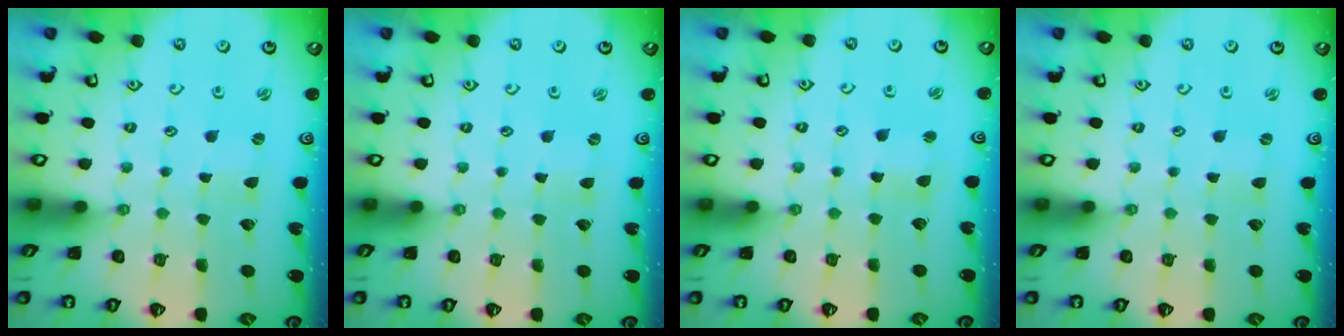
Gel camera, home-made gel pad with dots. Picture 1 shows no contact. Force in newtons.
{"total": 0.0}
{"total": 2.2, "press": 2.2, "slide": 0.3}
{"total": 0.0}